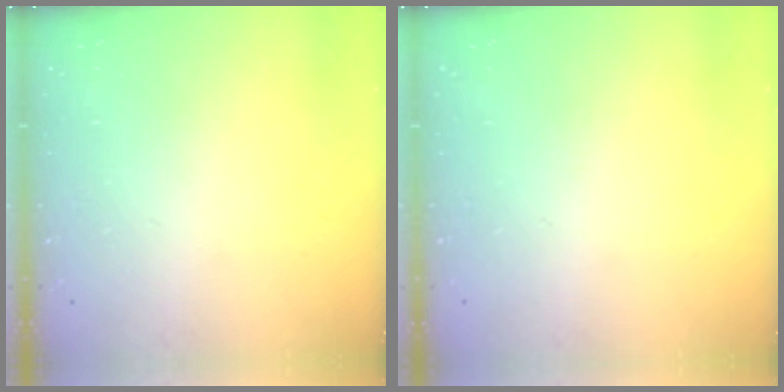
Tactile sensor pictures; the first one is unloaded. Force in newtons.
{"total": 0.0}